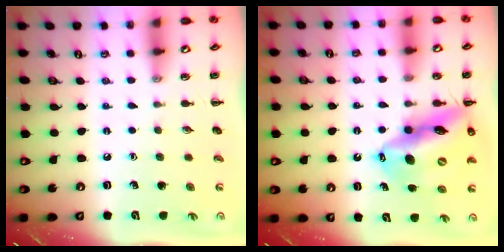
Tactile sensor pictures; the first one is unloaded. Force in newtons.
{"total": 19.5, "press": 18.8, "slide": 4.9}